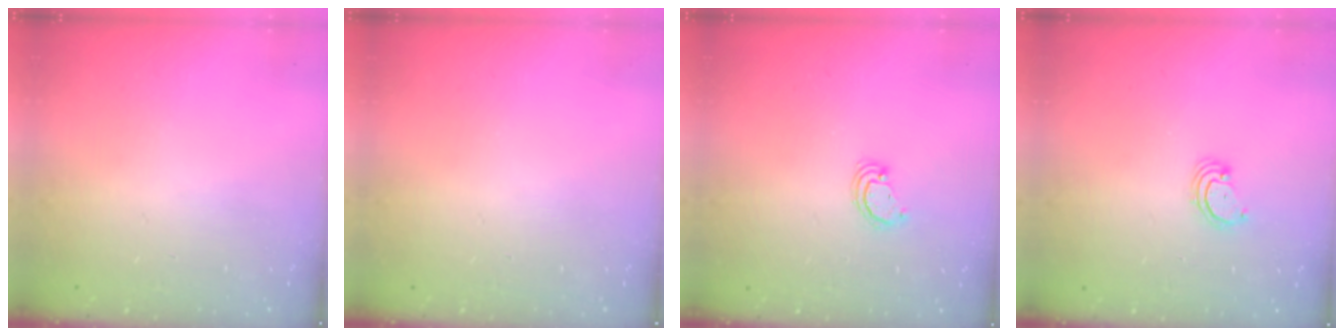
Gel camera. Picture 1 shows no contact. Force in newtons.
{"total": 0.0}
{"total": 2.5, "press": 2.5, "slide": 0.2}
{"total": 2.3, "press": 2.3, "slide": 0.2}